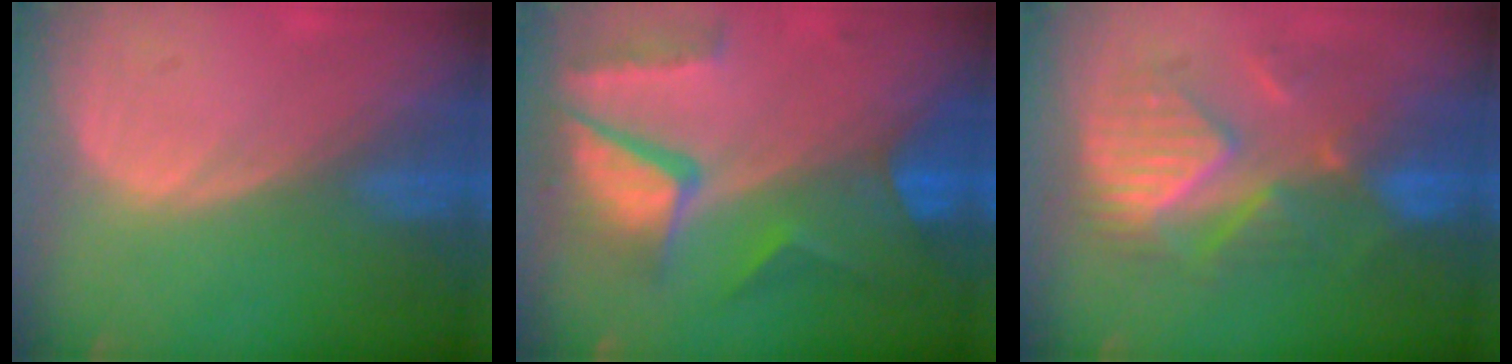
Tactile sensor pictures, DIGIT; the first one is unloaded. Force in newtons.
{"total": 10.6, "press": 8.8, "slide": 5.9}
{"total": 9.4, "press": 9.3, "slide": 1.6}